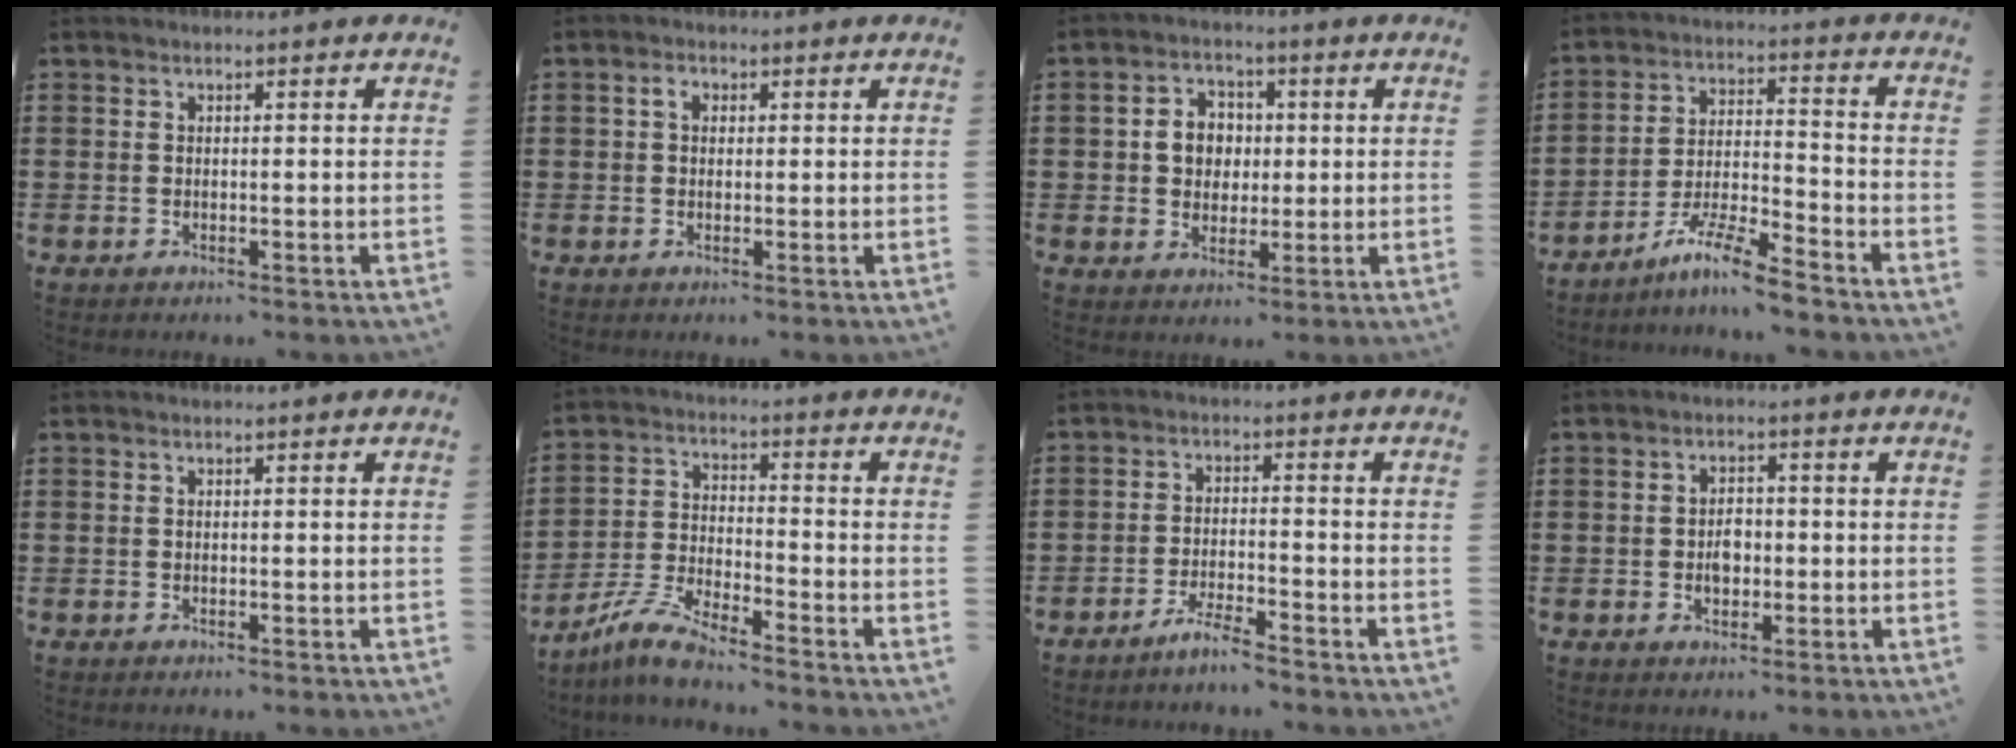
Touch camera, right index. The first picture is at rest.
{"total": 1.8, "force": [0.4, 1.4, 1.2], "torque": [-0.025, 0.011, 0.005]}
{"total": 5.3, "force": [0.3, 4.8, 2.3], "torque": [-0.054, 0.014, -0.001]}
{"total": 8.2, "force": [-7.1, 0.0, 4.1], "torque": [-0.084, -0.001, -0.137]}
{"total": 0.0}
{"total": 6.7, "force": [-6.1, 0.3, 2.8], "torque": [-0.079, -0.011, -0.123]}
{"total": 3.6, "force": [-3.3, -0.3, 1.4], "torque": [-0.031, -0.001, -0.066]}
{"total": 2.9, "force": [-0.4, 2.0, 2.1], "torque": [-0.032, 0.002, -0.011]}